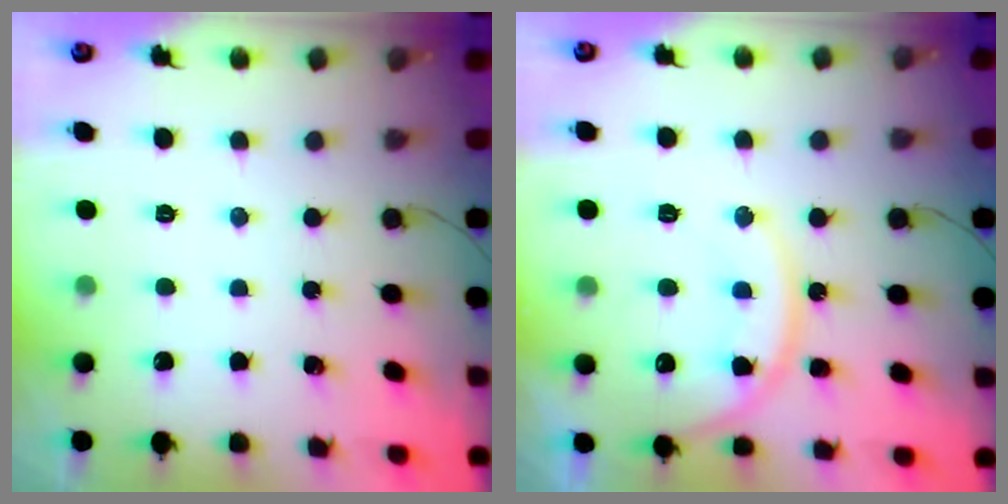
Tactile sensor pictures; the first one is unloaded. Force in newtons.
{"total": 13.6, "press": 13.5, "slide": 1.5}